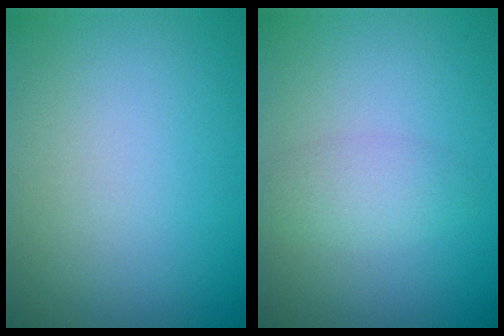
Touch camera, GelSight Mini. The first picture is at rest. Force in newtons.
{"total": 1.9, "press": 1.9, "slide": 0.0}